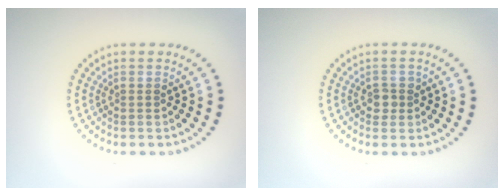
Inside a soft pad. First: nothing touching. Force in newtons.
{"total": 1.4, "press": 1.2, "slide": 0.6}